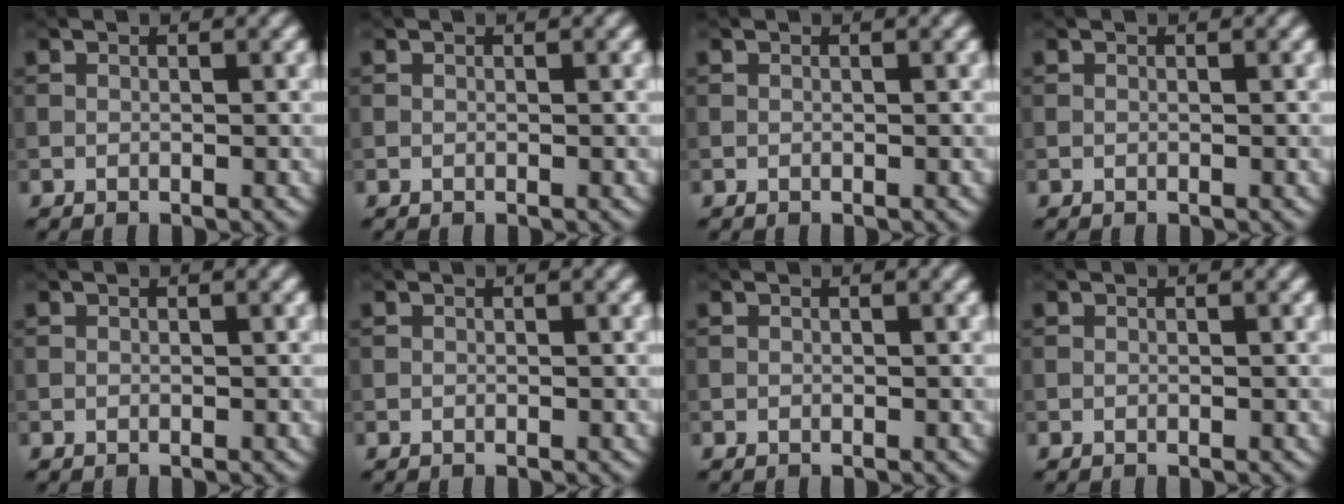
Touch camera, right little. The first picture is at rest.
{"total": 0.0}
{"total": 0.0}
{"total": 0.0}
{"total": 0.0}
{"total": 0.0}
{"total": 0.0}
{"total": 0.0}